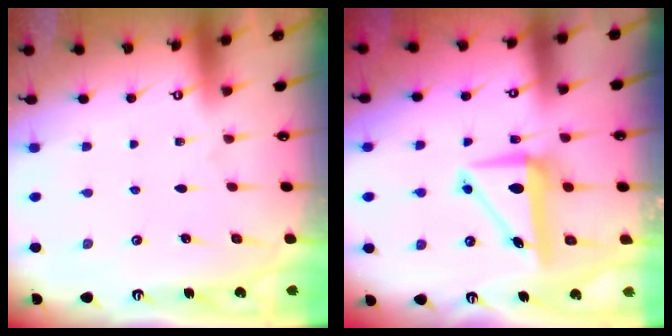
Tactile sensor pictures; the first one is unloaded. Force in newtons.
{"total": 7.5, "press": 7.3, "slide": 1.5}